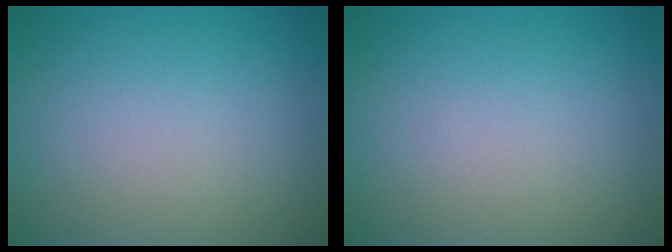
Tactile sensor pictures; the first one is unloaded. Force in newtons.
{"total": 0.0}